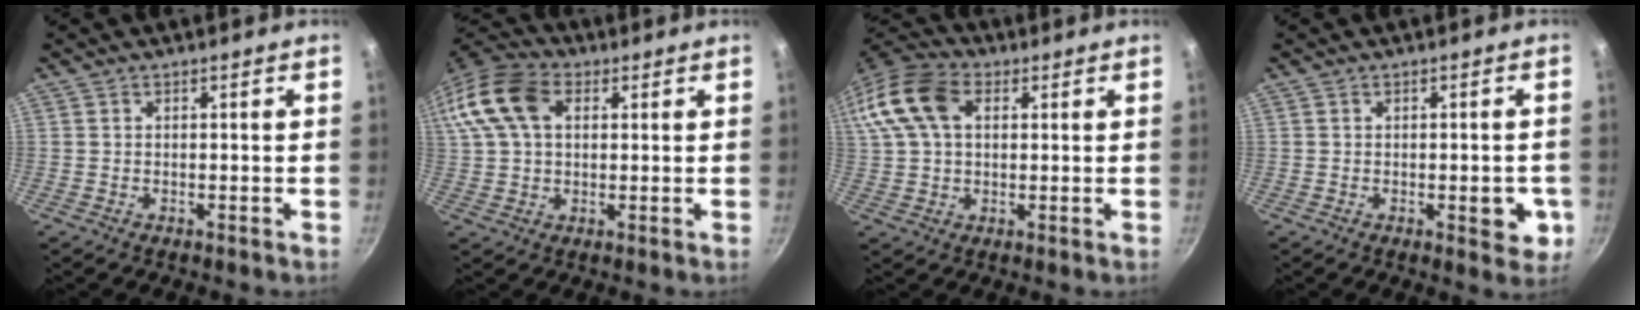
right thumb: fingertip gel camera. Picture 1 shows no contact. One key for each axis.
{"total": 17.2, "fx": 5.1, "fy": 11.6, "fz": 11.7, "tx": -0.250, "ty": 0.027, "tz": 0.080}
{"total": 17.7, "fx": 5.2, "fy": 11.8, "fz": 12.1, "tx": -0.262, "ty": 0.028, "tz": 0.083}
{"total": 5.7, "fx": -1.4, "fy": 2.5, "fz": 4.9, "tx": -0.044, "ty": -0.001, "tz": -0.017}